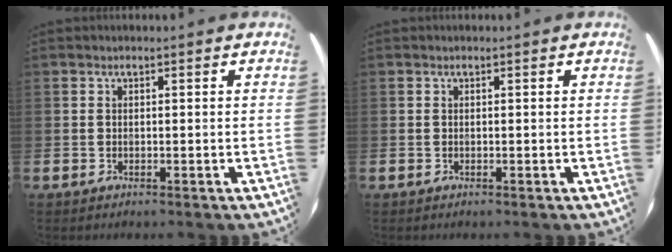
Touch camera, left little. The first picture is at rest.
{"total": 0.0}